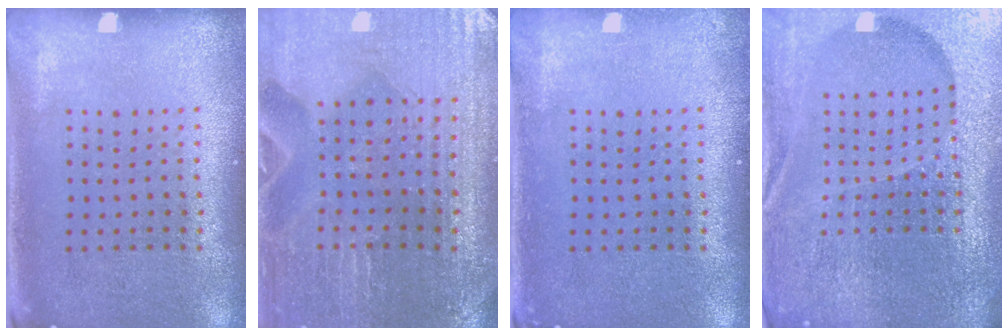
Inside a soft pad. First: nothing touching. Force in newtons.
{"total": 1.5, "press": 1.4, "slide": 0.2}
{"total": 0.6, "press": 0.6, "slide": 0.1}
{"total": 6.3, "press": 5.5, "slide": 3.1}